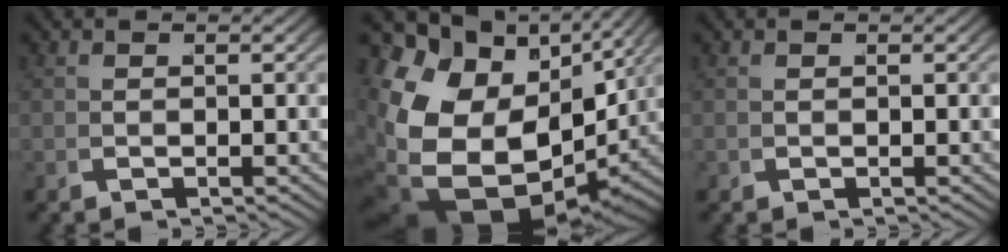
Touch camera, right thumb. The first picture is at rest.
{"total": 20.1, "force": [-1.2, 13.9, 14.4], "torque": [-0.312, -0.068, 0.021]}
{"total": 0.0}